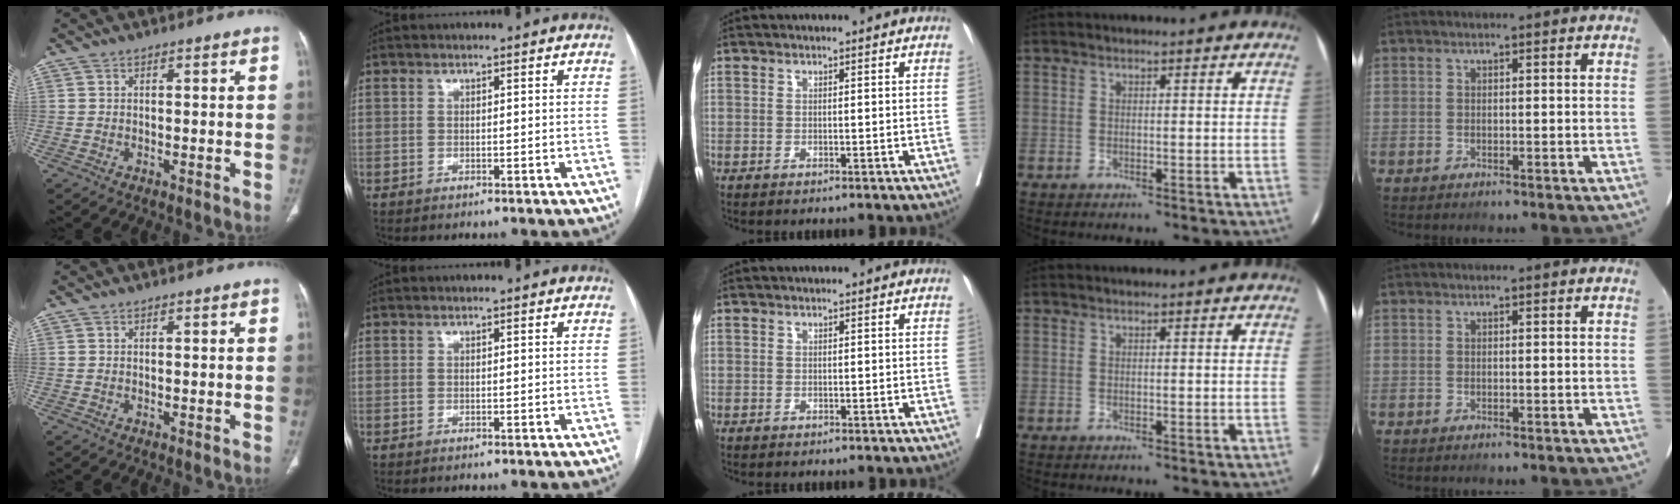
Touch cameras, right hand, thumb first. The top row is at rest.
{}